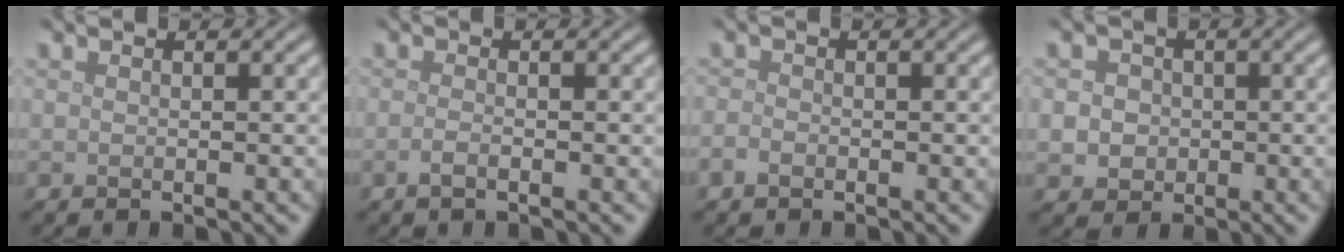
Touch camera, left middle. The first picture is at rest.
{"total": 1.1, "force": [-0.5, 0.4, 0.9], "torque": [-0.016, 0.000, -0.012]}
{"total": 1.0, "force": [-0.6, 0.6, 0.5], "torque": [-0.010, 0.000, -0.015]}
{"total": 3.8, "force": [0.1, 3.4, 1.5], "torque": [-0.012, 0.016, -0.010]}